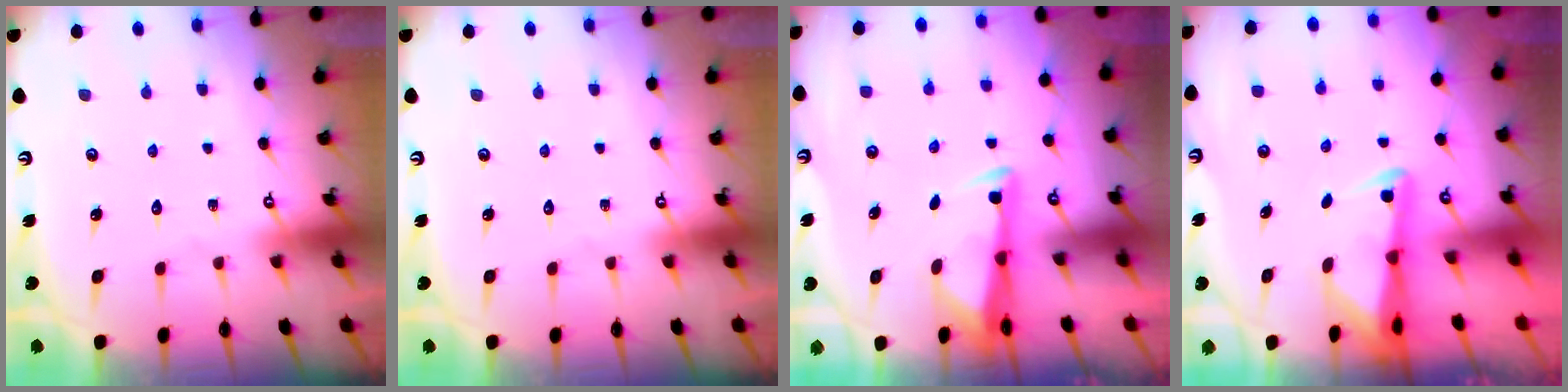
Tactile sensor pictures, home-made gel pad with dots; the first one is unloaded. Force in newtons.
{"total": 0.0}
{"total": 3.3, "press": 3.2, "slide": 0.9}
{"total": 2.4, "press": 2.3, "slide": 0.4}